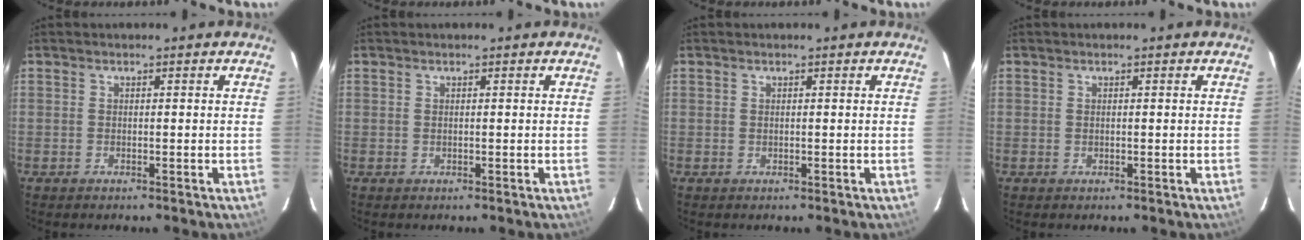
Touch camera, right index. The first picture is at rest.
{"total": 0.0}
{"total": 0.0}
{"total": 0.0}